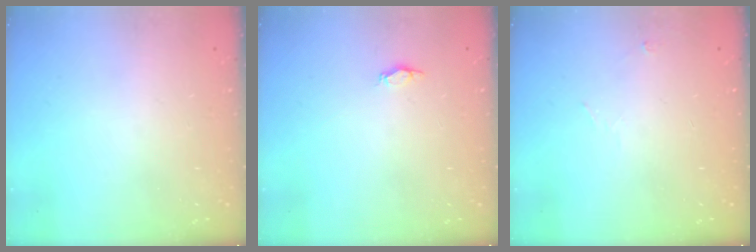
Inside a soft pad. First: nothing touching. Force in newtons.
{"total": 4.0, "press": 3.7, "slide": 1.6}
{"total": 3.8, "press": 3.1, "slide": 2.2}